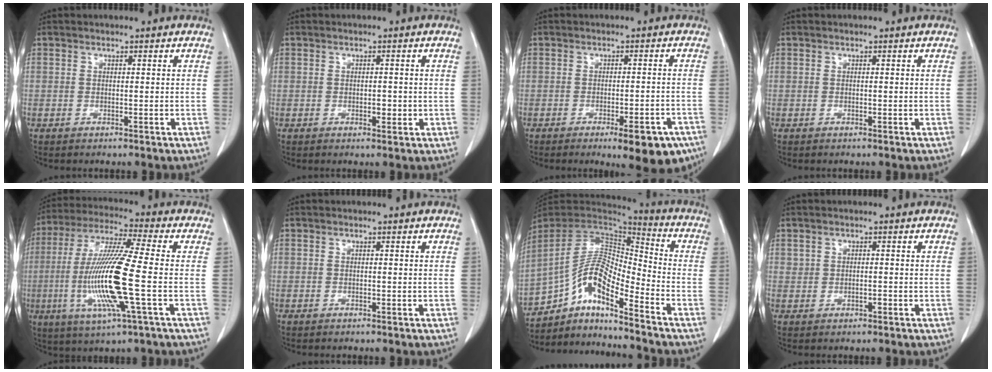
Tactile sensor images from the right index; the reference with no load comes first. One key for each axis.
{"total": 1.6, "fx": -0.2, "fy": 0.9, "fz": 1.3, "tx": -0.017, "ty": 0.000, "tz": 0.002}
{"total": 9.5, "fx": -6.3, "fy": 2.6, "fz": 6.5, "tx": -0.059, "ty": 0.000, "tz": -0.082}
{"total": 0.0}
{"total": 16.0, "fx": -3.2, "fy": 0.2, "fz": 15.7, "tx": -0.325, "ty": -0.013, "tz": -0.069}
{"total": 0.0}
{"total": 13.4, "fx": -9.0, "fy": 3.1, "fz": 9.5, "tx": -0.185, "ty": 0.025, "tz": -0.159}
{"total": 1.0, "fx": 0.0, "fy": 0.8, "fz": 0.6, "tx": -0.013, "ty": 0.005, "tz": 0.003}